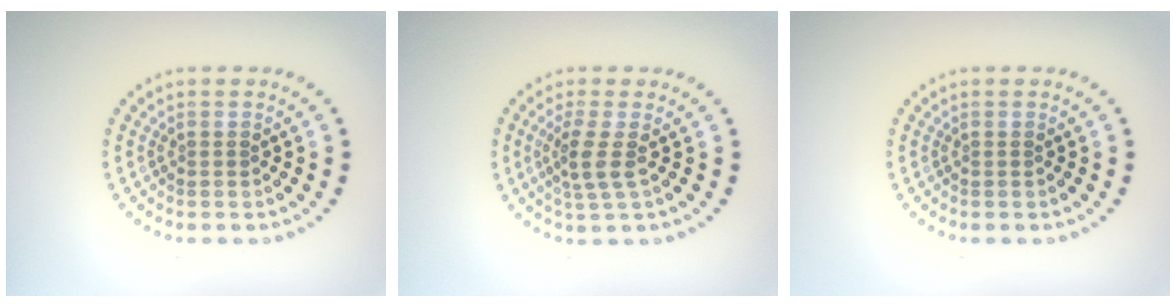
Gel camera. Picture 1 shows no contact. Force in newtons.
{"total": 2.5, "press": 1.9, "slide": 1.6}
{"total": 0.0}